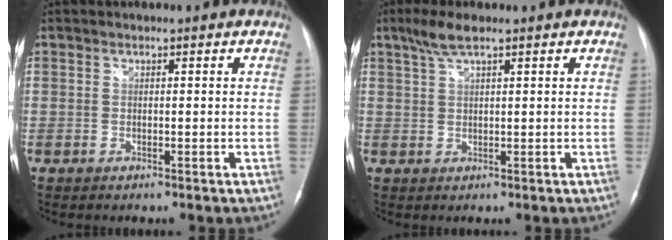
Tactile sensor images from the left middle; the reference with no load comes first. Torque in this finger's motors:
{"motor_torque": [0.47, -0.28, -0.04, 0.05]}